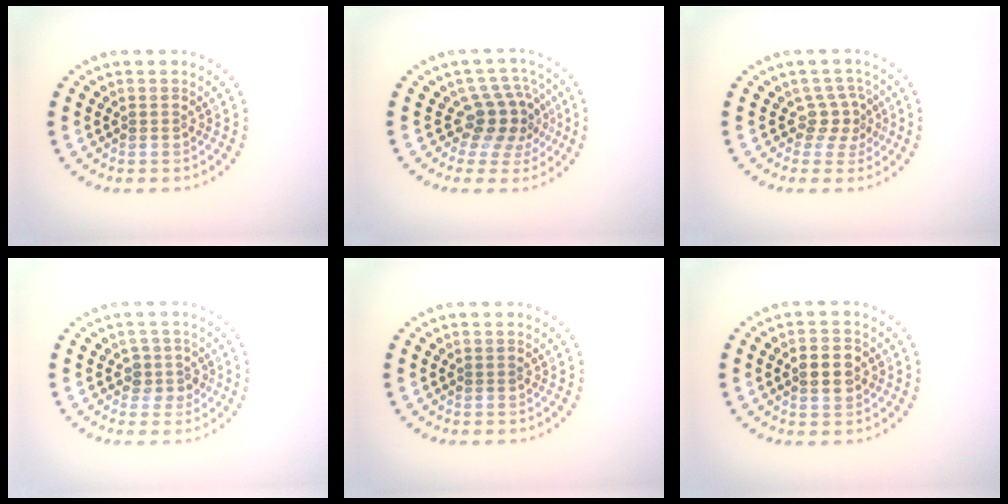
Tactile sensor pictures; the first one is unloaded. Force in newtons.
{"total": 3.8, "press": 2.9, "slide": 2.5}
{"total": 2.2, "press": 1.5, "slide": 1.7}
{"total": 2.0, "press": 1.6, "slide": 1.2}
{"total": 0.0}
{"total": 2.9, "press": 2.9, "slide": 0.2}